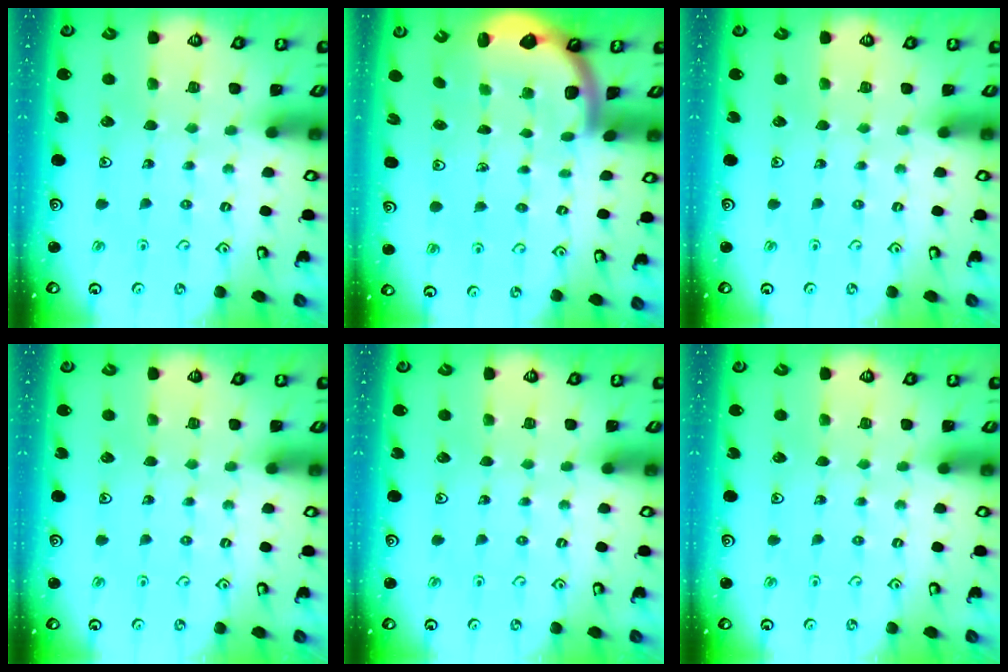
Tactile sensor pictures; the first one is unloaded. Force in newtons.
{"total": 2.5, "press": 2.5, "slide": 0.4}
{"total": 0.0}
{"total": 0.0}
{"total": 0.0}
{"total": 0.0}